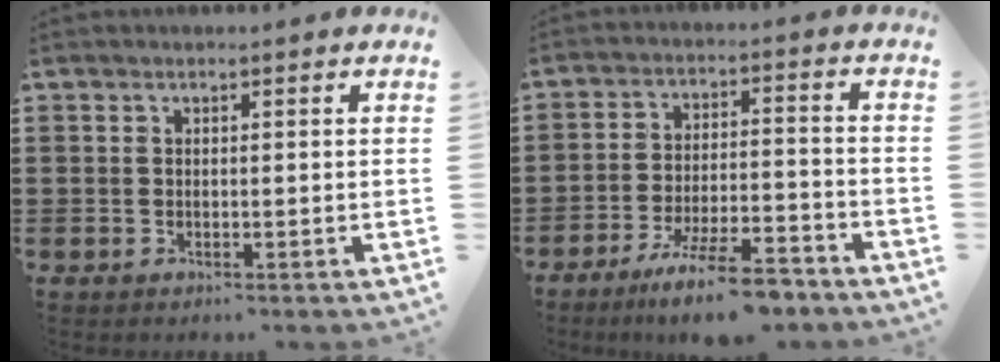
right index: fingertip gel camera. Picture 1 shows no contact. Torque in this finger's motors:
{"motor_torque": [1.91, 0.23, 0.36, 0.09]}